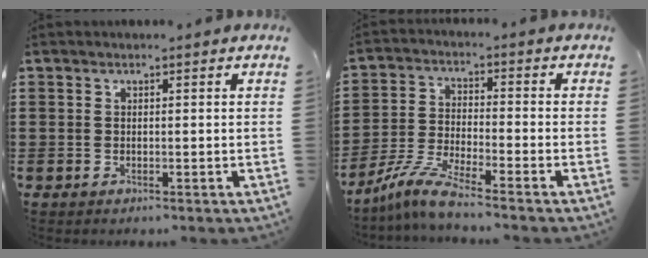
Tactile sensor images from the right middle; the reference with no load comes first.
{"total": 6.6, "force": [-5.5, 0.2, 3.6], "torque": [-0.100, -0.019, -0.112]}